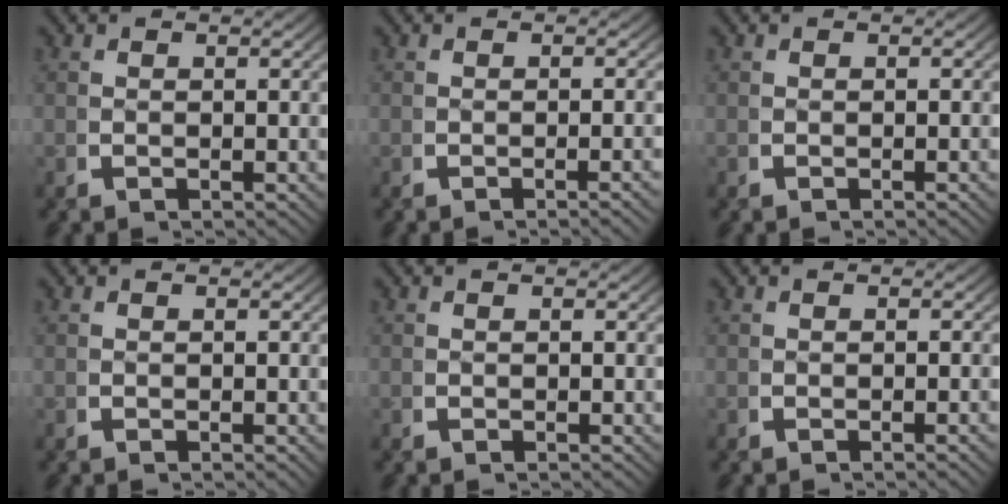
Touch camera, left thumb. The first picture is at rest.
{"total": 1.5, "force": [-0.7, 0.0, 1.3], "torque": [-0.021, 0.009, -0.014]}
{"total": 0.6, "force": [-0.2, 0.0, 0.5], "torque": [-0.010, 0.005, -0.004]}
{"total": 0.0}
{"total": 0.0}
{"total": 0.7, "force": [-0.3, 0.0, 0.7], "torque": [-0.013, 0.005, -0.006]}